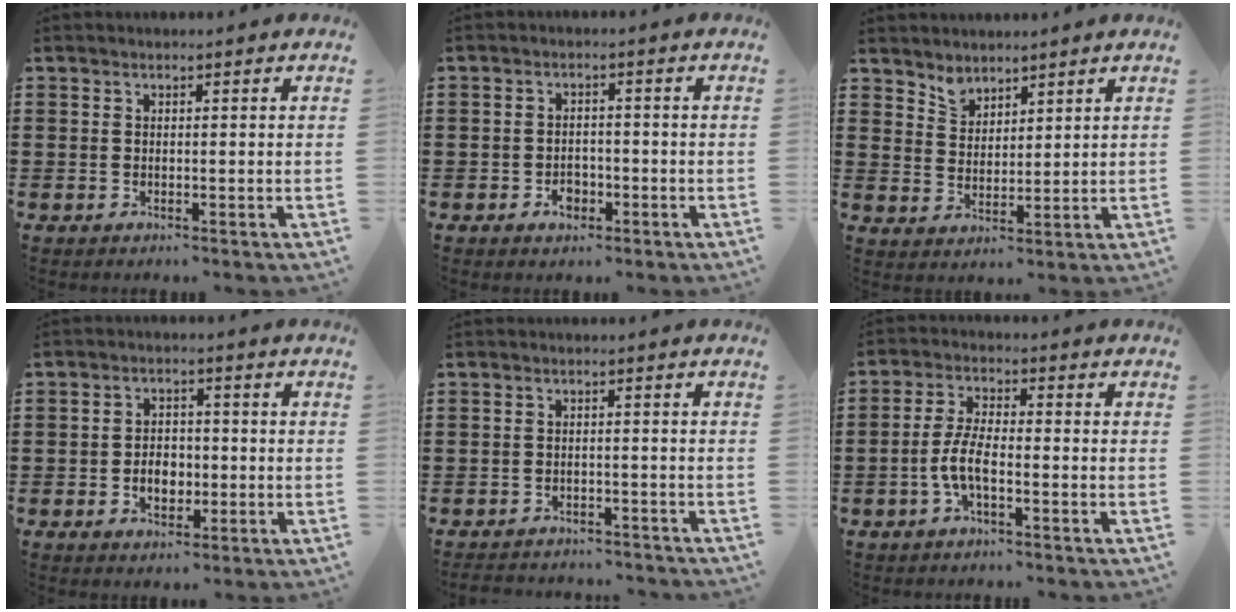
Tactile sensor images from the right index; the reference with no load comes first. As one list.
[{"total": 2.6, "force": [-1.4, 1.8, 1.3], "torque": [-0.026, 0.004, -0.028]}, {"total": 3.2, "force": [2.9, 1.4, 0.0], "torque": [-0.011, -0.001, 0.055]}, {"total": 4.1, "force": [-1.0, 2.9, 2.7], "torque": [-0.040, -0.001, -0.023]}, {"total": 2.1, "force": [-2.1, 0.2, -0.1], "torque": [-0.005, -0.002, -0.045]}, {"total": 5.4, "force": [-2.0, 1.7, 4.7], "torque": [-0.115, -0.008, -0.046]}]